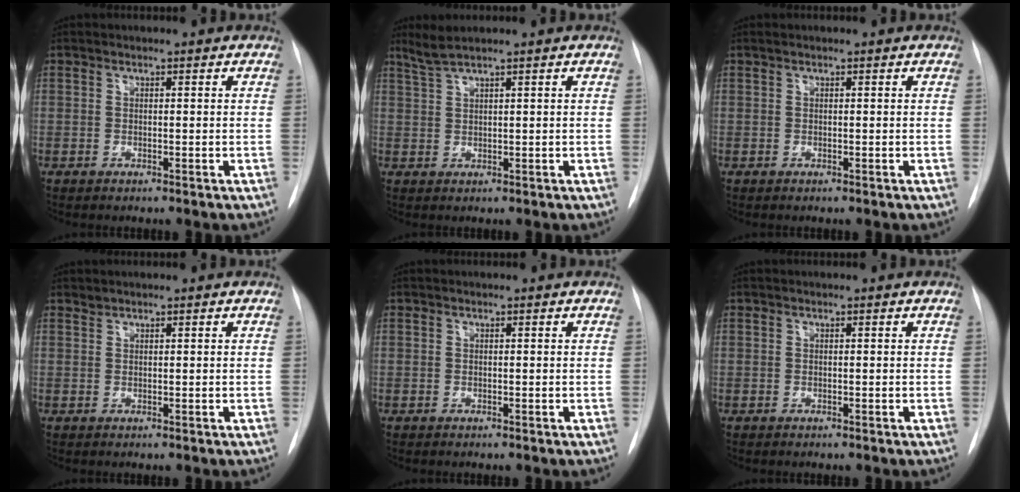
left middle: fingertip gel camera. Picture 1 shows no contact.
{"total": 2.6, "force": [2.2, -0.5, 1.4], "torque": [-0.037, 0.009, 0.050]}
{"total": 0.0}
{"total": 0.5, "force": [0.5, 0.0, -0.1], "torque": [-0.001, 0.001, 0.010]}
{"total": 0.0}
{"total": 0.0}